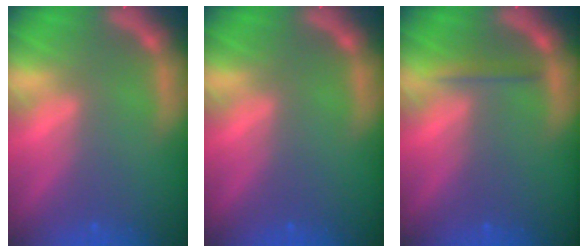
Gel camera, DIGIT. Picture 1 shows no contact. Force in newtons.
{"total": 0.0}
{"total": 1.4}